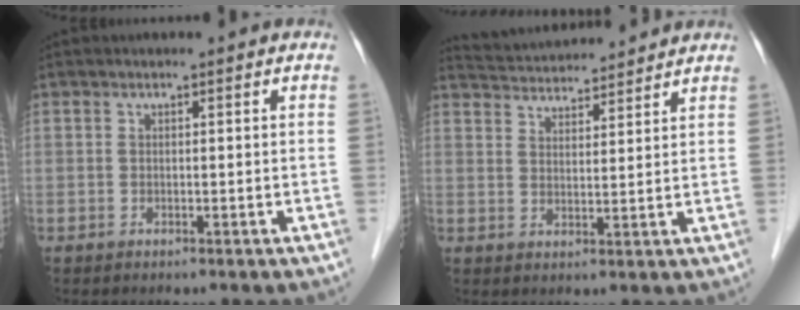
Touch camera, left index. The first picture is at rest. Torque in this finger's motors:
{"motor_torque": [-0.21, -0.49, 0.10, 0.00]}